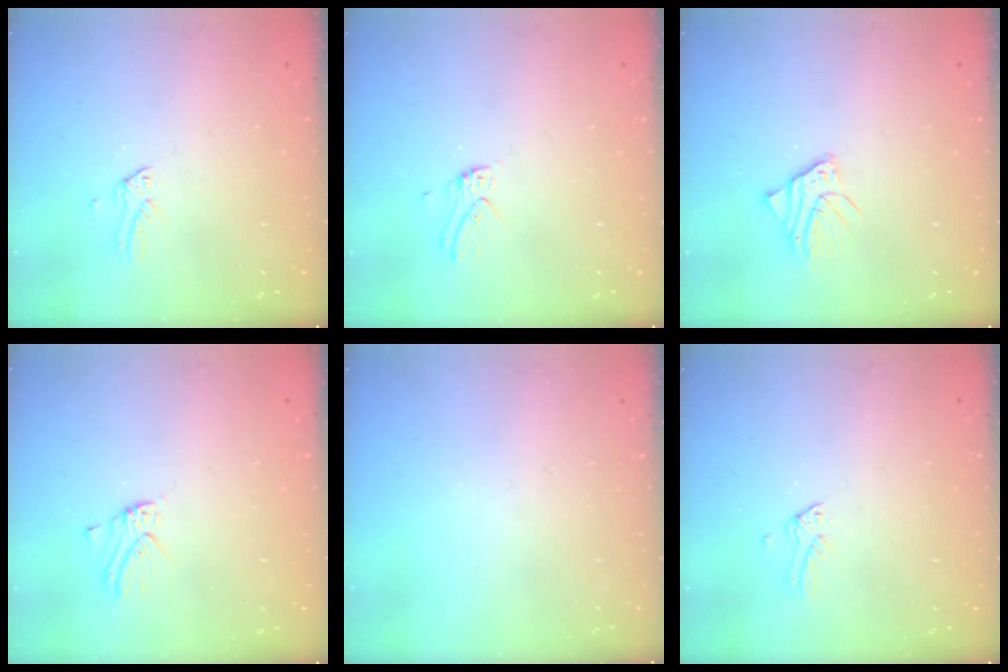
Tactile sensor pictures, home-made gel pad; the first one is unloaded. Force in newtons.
{"total": 2.7, "press": 2.7, "slide": 0.3}
{"total": 2.9, "press": 2.8, "slide": 0.3}
{"total": 2.2, "press": 2.2, "slide": 0.1}
{"total": 0.0}
{"total": 0.0}